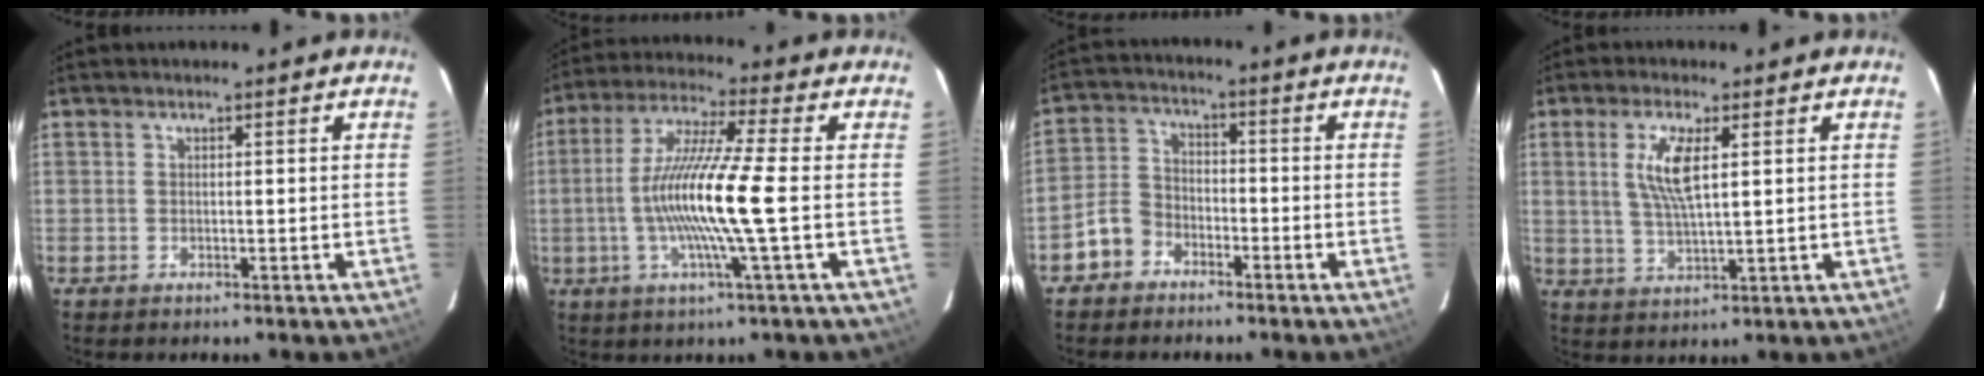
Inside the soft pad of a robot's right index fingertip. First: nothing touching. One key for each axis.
{"total": 13.6, "fx": -1.9, "fy": -1.1, "fz": 13.4, "tx": -0.260, "ty": -0.001, "tz": -0.039}
{"total": 6.2, "fx": -4.1, "fy": 4.4, "fz": 1.5, "tx": -0.040, "ty": 0.025, "tz": -0.077}
{"total": 7.1, "fx": 2.0, "fy": 1.7, "fz": 6.6, "tx": -0.131, "ty": -0.001, "tz": 0.042}